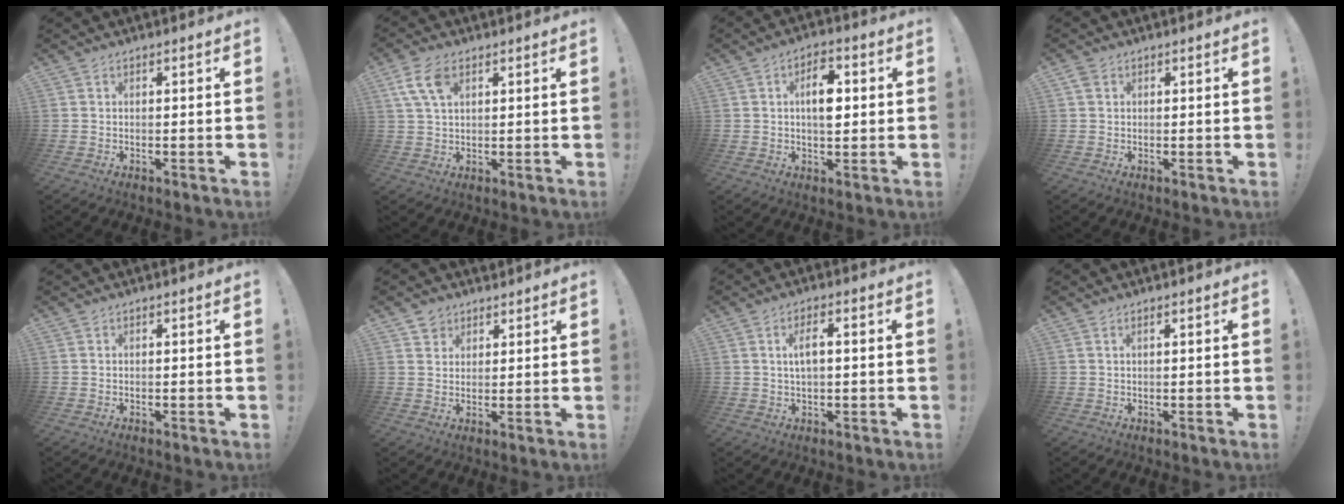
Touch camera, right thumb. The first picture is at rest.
{"total": 7.8, "force": [3.5, 4.4, 5.4], "torque": [-0.109, 0.001, 0.068]}
{"total": 8.0, "force": [1.1, 4.3, 6.7], "torque": [-0.103, 0.009, 0.015]}
{"total": 1.9, "force": [0.9, 1.3, 1.0], "torque": [-0.022, 0.005, 0.018]}
{"total": 0.0}
{"total": 3.7, "force": [2.6, 2.6, -0.2], "torque": [0.011, -0.016, 0.048]}
{"total": 4.7, "force": [0.6, 1.7, 4.4], "torque": [-0.077, 0.006, 0.009]}
{"total": 1.0, "force": [0.5, 0.0, 0.9], "torque": [-0.018, 0.001, 0.008]}